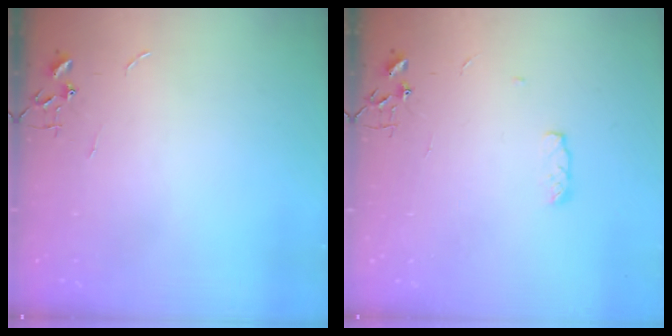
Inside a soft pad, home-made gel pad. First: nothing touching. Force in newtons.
{"total": 5.2, "press": 5.2, "slide": 0.8}